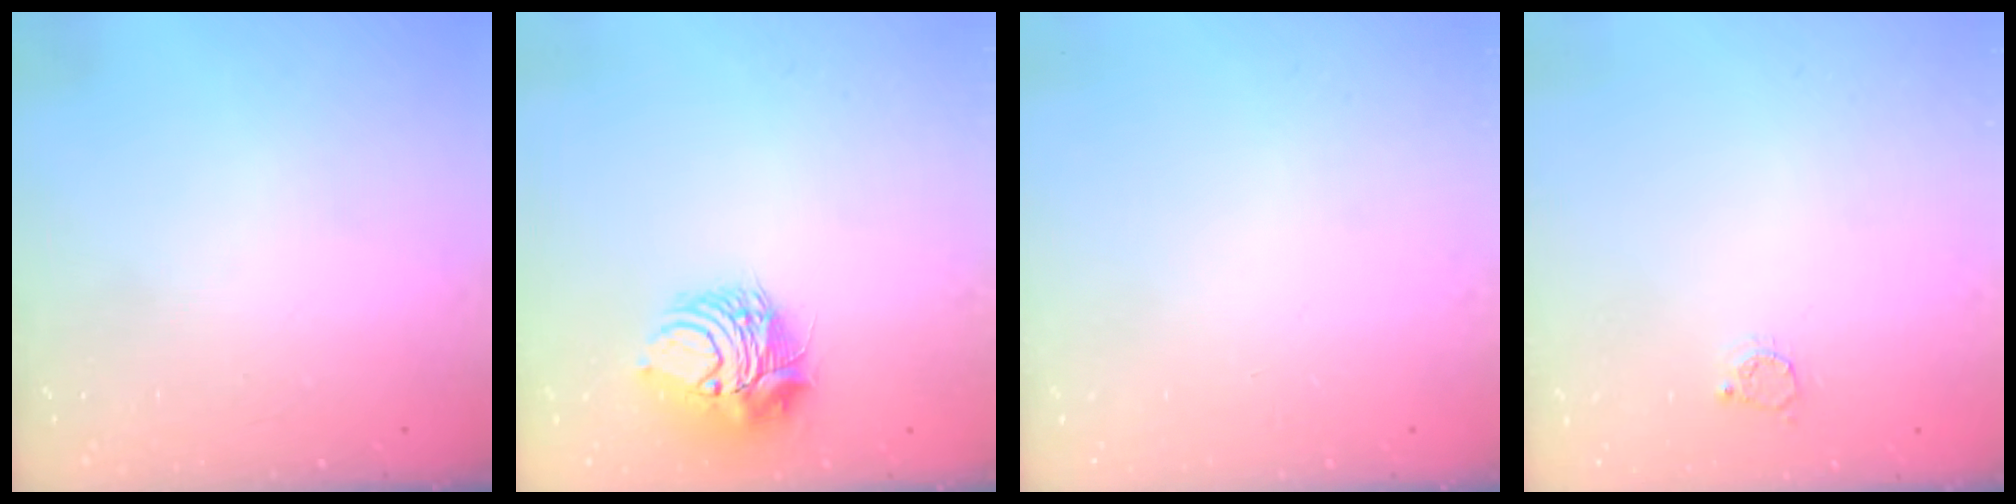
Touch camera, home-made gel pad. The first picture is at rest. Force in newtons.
{"total": 9.5, "press": 9.4, "slide": 0.7}
{"total": 0.0}
{"total": 2.8, "press": 2.8, "slide": 0.3}